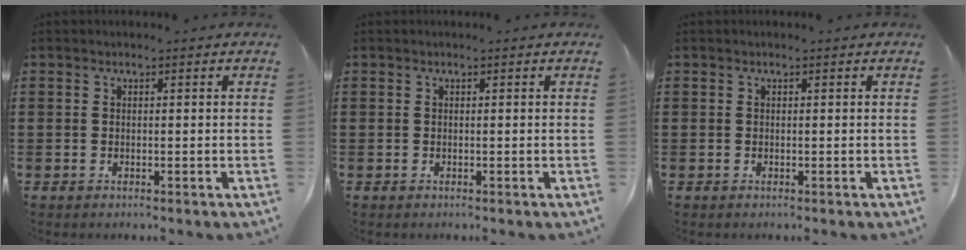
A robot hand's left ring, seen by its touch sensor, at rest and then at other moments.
{"total": 0.0}
{"total": 0.0}